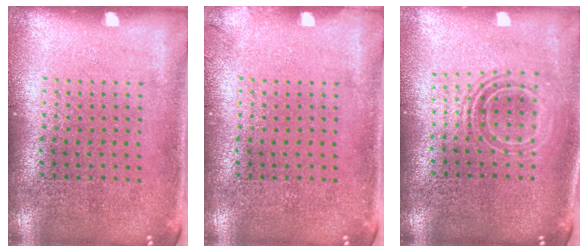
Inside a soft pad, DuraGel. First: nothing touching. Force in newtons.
{"total": 0.6, "press": 0.6, "slide": 0.1}
{"total": 1.7, "press": 1.3, "slide": 1.1}